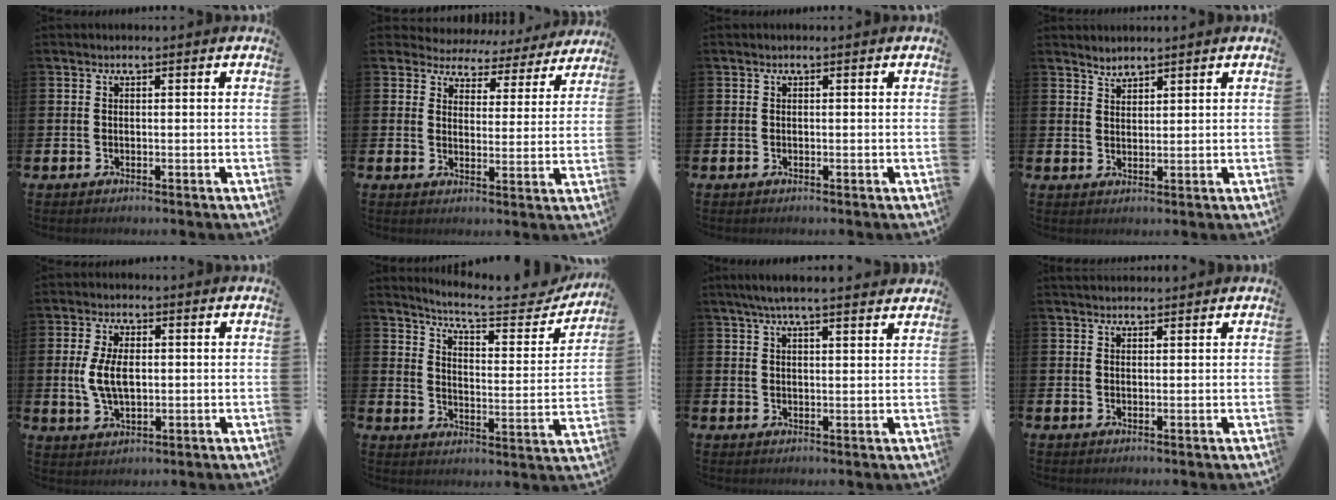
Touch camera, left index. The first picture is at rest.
{"total": 4.0, "force": [3.6, 1.7, -0.2], "torque": [-0.012, -0.035, 0.055]}
{"total": 0.0}
{"total": 2.1, "force": [2.1, 0.4, -0.2], "torque": [0.005, -0.006, 0.038]}
{"total": 5.7, "force": [0.6, 3.1, 4.7], "torque": [-0.087, 0.004, 0.005]}
{"total": 6.9, "force": [6.4, 0.9, 2.4], "torque": [-0.058, -0.055, 0.102]}
{"total": 5.1, "force": [4.6, 0.3, 2.2], "torque": [-0.048, -0.010, 0.082]}
{"total": 1.8, "force": [1.8, 0.5, 0.1], "torque": [0.010, -0.007, 0.030]}